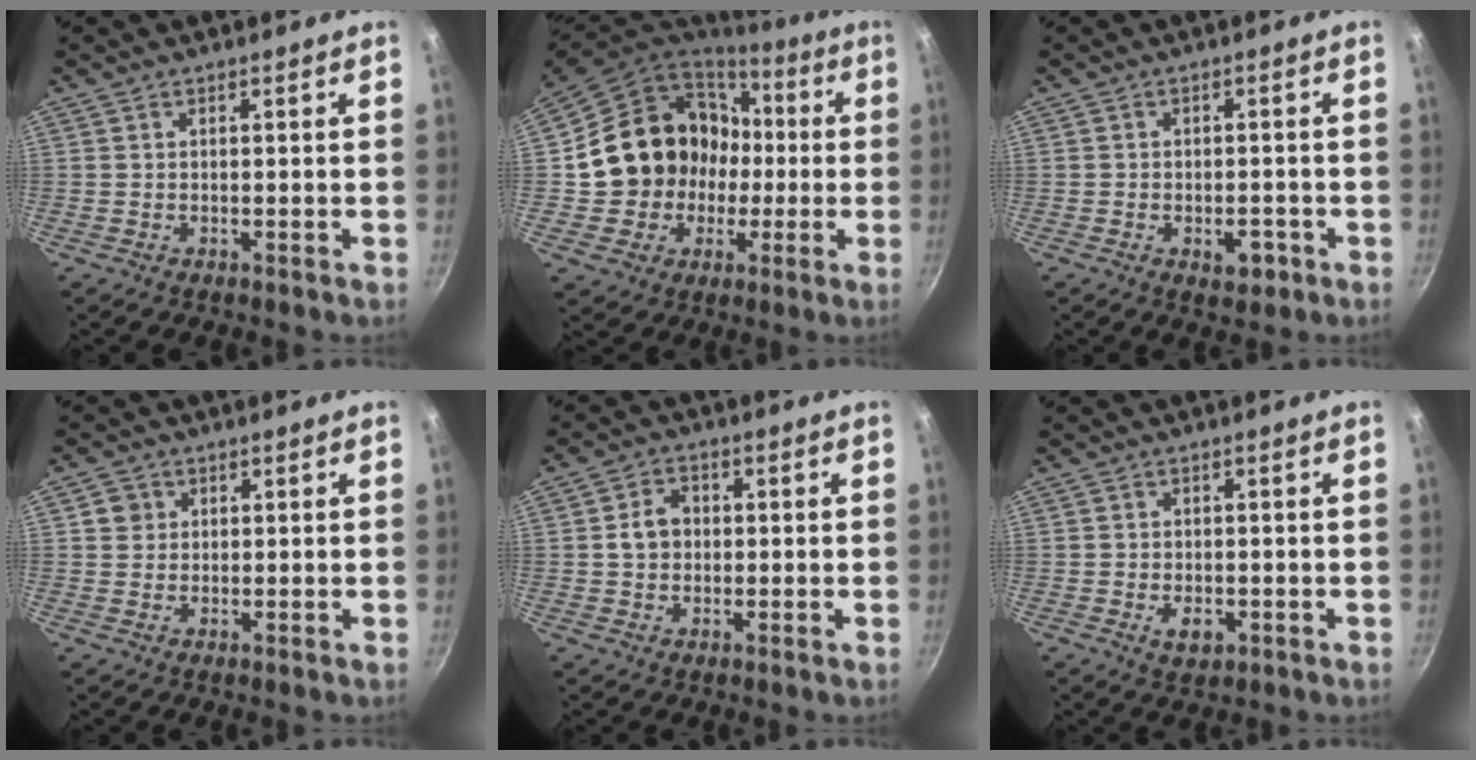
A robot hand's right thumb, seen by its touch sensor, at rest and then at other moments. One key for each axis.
{"total": 18.8, "fx": 0.2, "fy": 16.9, "fz": 8.3, "tx": -0.114, "ty": 0.042, "tz": 0.018}
{"total": 4.2, "fx": -1.8, "fy": 2.6, "fz": 2.8, "tx": -0.020, "ty": 0.013, "tz": -0.019}
{"total": 3.0, "fx": 0.8, "fy": 2.8, "fz": 0.7, "tx": 0.005, "ty": 0.006, "tz": 0.009}
{"total": 5.1, "fx": 0.2, "fy": 4.2, "fz": 2.9, "tx": -0.030, "ty": 0.009, "tz": -0.002}
{"total": 3.8, "fx": -1.2, "fy": 2.5, "fz": 2.5, "tx": -0.035, "ty": 0.002, "tz": -0.013}